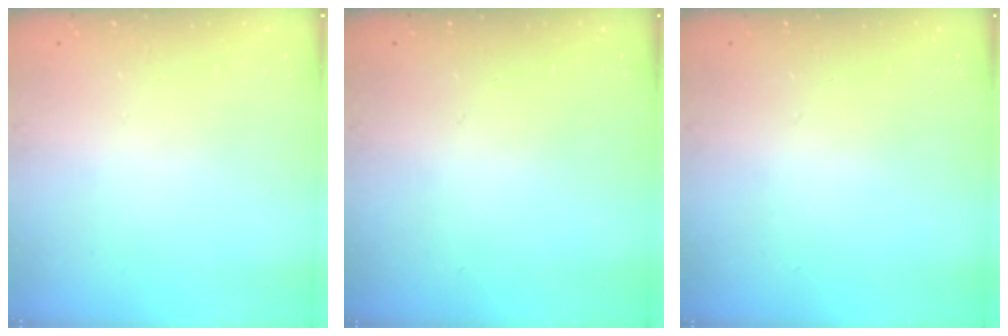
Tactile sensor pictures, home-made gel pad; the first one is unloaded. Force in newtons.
{"total": 0.0}
{"total": 0.0}